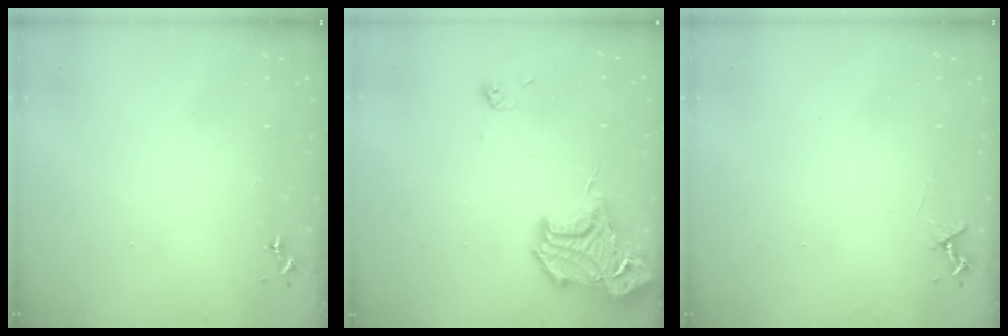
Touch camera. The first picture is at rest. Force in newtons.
{"total": 17.9, "press": 17.9, "slide": 1.4}
{"total": 4.2, "press": 4.1, "slide": 0.5}